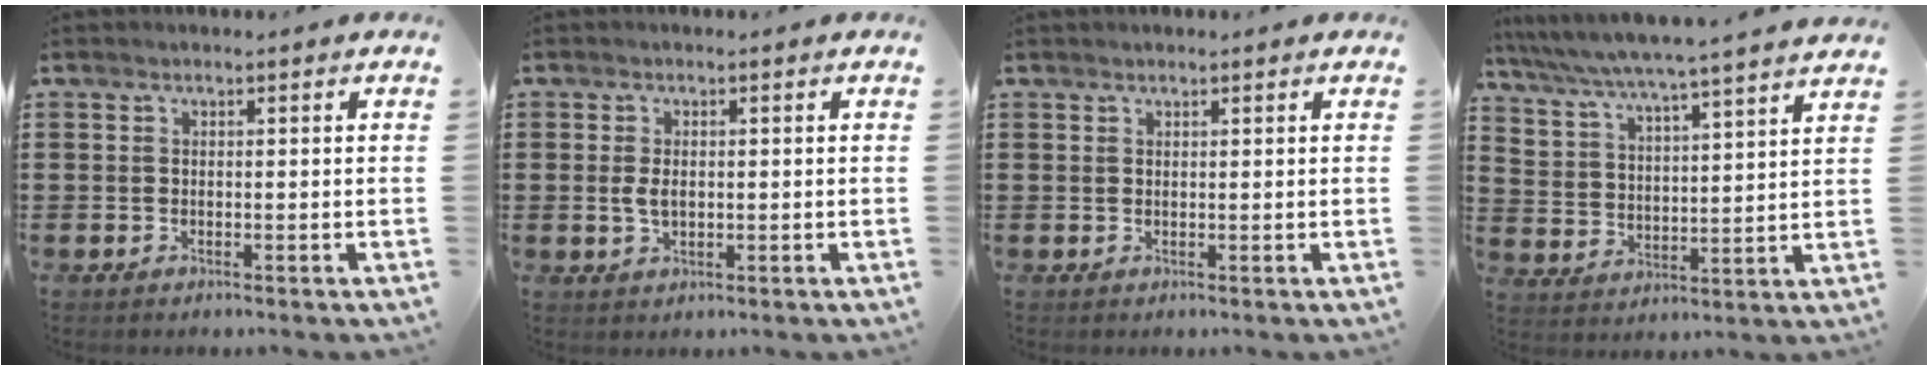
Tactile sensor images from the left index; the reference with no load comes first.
{"total": 2.8, "force": [0.2, 1.5, 2.3], "torque": [-0.055, 0.002, 0.000]}
{"total": 0.7, "force": [0.6, 0.2, 0.2], "torque": [-0.005, 0.001, 0.012]}
{"total": 5.4, "force": [5.2, -0.7, 1.2], "torque": [-0.047, -0.038, 0.084]}